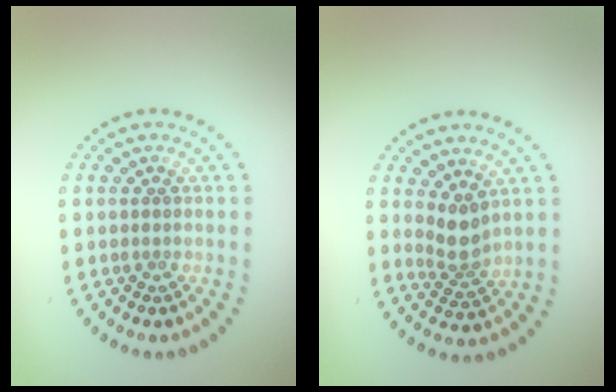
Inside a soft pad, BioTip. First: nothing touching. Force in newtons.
{"total": 2.7, "press": 2.1, "slide": 1.7}